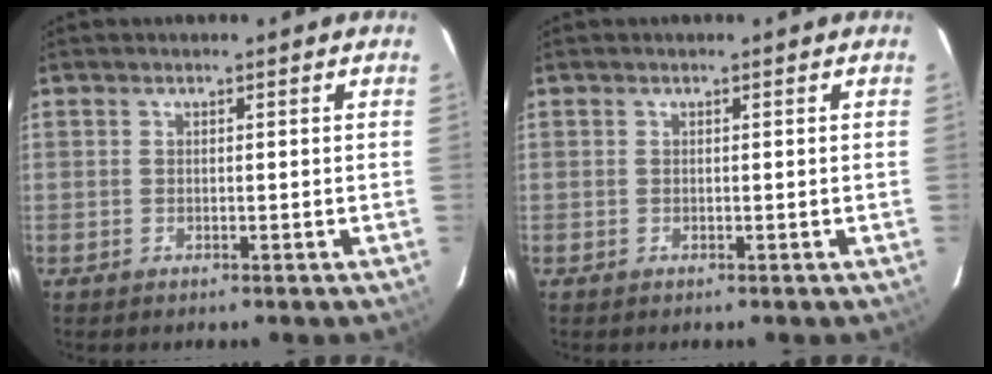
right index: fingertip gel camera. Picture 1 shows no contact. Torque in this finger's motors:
{"motor_torque": [0.00, 0.00, 0.00, 0.00]}